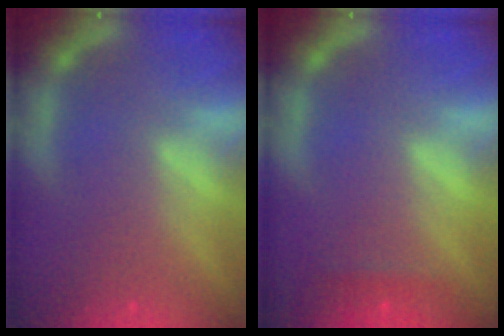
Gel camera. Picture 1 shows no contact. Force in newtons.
{"total": 0.9}